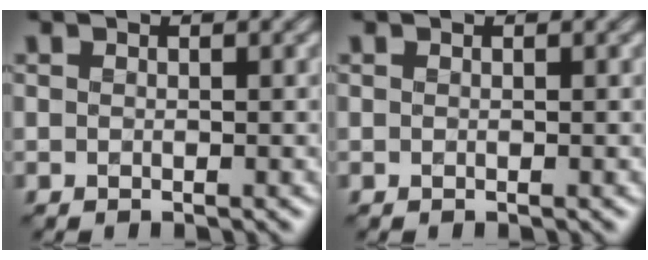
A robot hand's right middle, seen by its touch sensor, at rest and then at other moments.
{"total": 0.0}